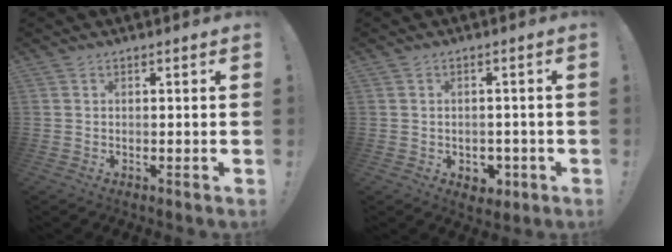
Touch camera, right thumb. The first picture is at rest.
{"total": 4.3, "force": [-0.7, 3.7, 2.1], "torque": [-0.018, 0.007, -0.009]}